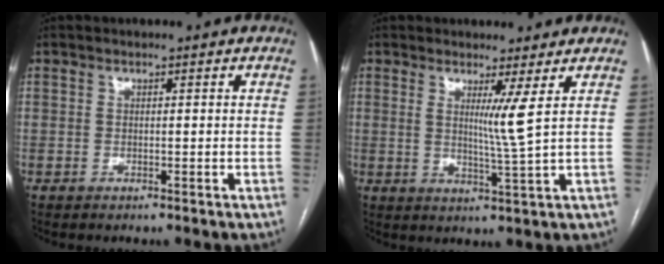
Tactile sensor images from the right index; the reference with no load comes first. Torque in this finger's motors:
{"motor_torque": [0.13, 0.28, 0.05, 0.02]}